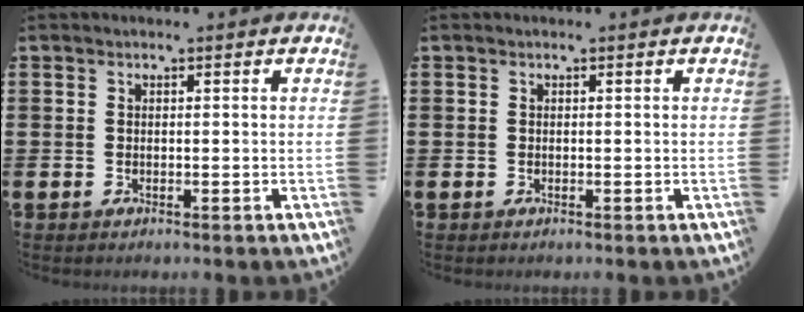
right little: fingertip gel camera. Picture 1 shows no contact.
{"total": 0.0}